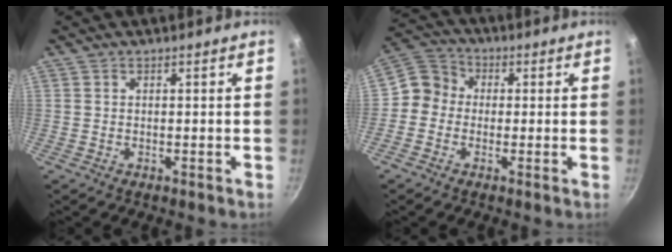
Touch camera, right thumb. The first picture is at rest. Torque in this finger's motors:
{"motor_torque": [0.34, -0.50, -0.12, 0.03, 0.10]}